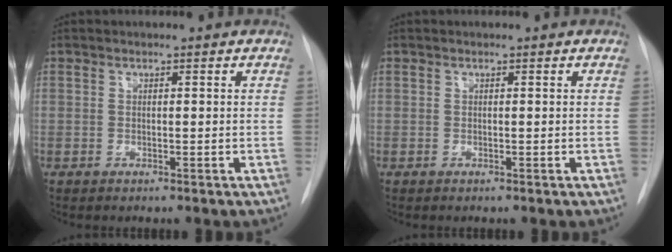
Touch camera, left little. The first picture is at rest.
{"total": 0.0}